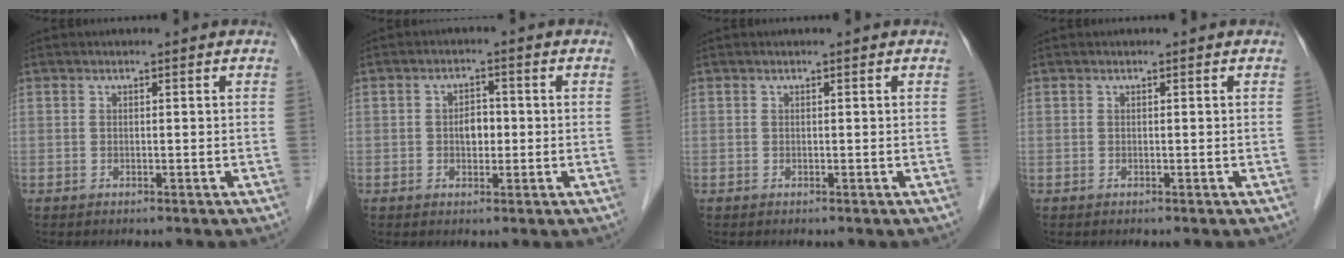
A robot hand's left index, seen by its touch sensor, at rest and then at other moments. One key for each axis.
{"total": 2.9, "fx": -0.4, "fy": 1.9, "fz": 2.2, "tx": -0.037, "ty": 0.007, "tz": -0.006}
{"total": 0.0}
{"total": 0.0}